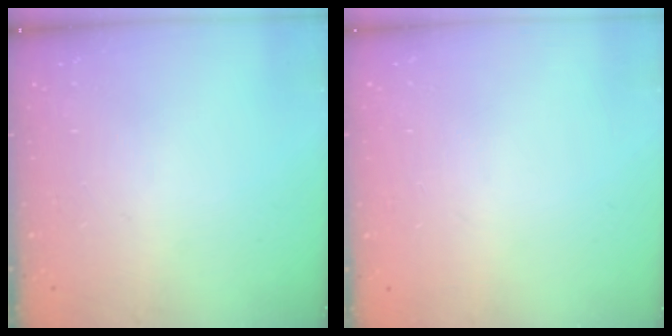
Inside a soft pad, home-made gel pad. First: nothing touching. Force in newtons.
{"total": 0.0}